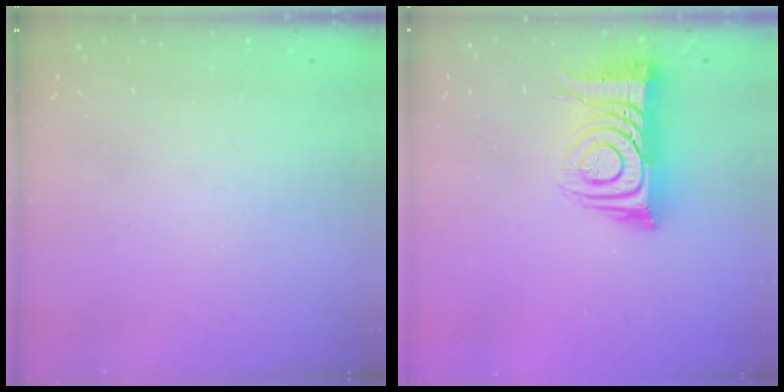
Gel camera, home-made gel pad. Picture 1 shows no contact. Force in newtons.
{"total": 12.9, "press": 12.8, "slide": 1.1}